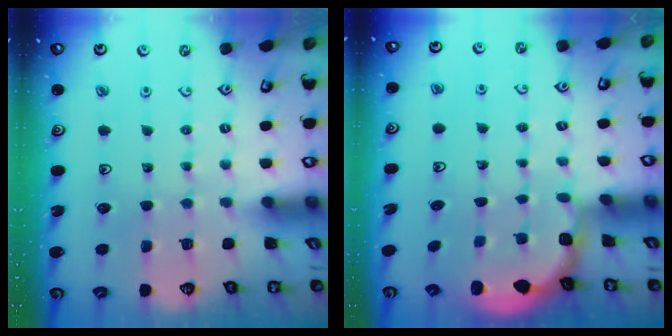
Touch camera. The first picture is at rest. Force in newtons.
{"total": 1.8, "press": 1.6, "slide": 0.7}